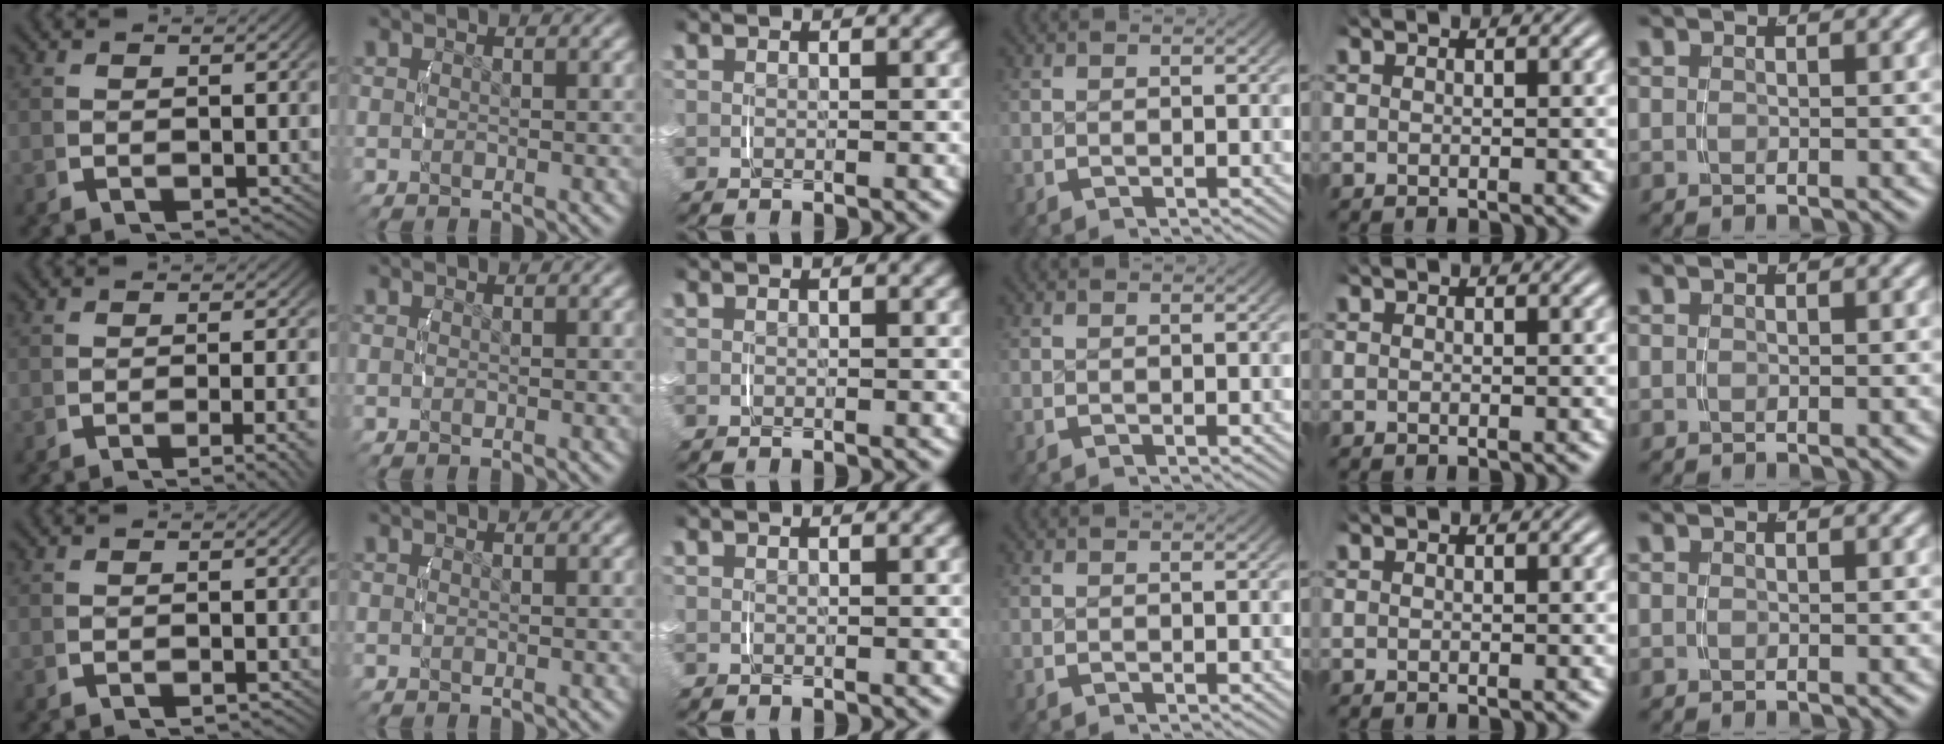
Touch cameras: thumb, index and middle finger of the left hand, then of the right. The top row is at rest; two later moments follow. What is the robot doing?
{"motion": "lift_and_place", "object": "dispenser bottle"}